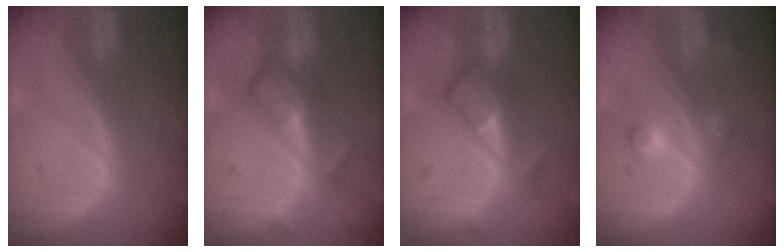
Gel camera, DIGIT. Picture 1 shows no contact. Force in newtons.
{"total": 5.9, "press": 5.0, "slide": 3.2}
{"total": 4.9, "press": 4.8, "slide": 0.6}
{"total": 3.7, "press": 3.7, "slide": 0.4}